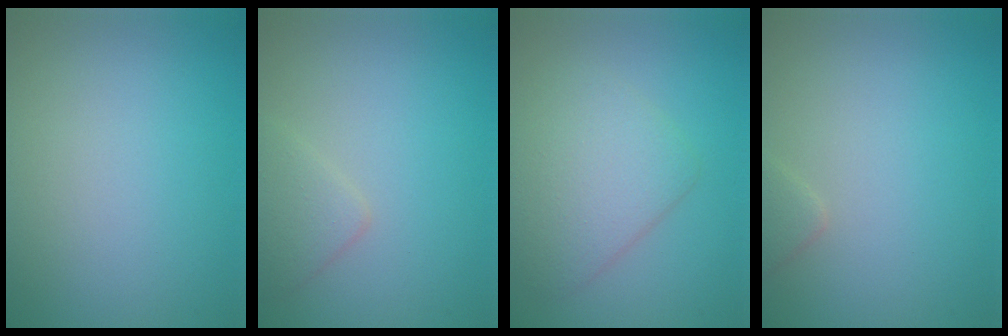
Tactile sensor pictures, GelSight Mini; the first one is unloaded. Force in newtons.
{"total": 1.9, "press": 1.9, "slide": 0.0}
{"total": 4.1, "press": 4.1, "slide": 0.1}
{"total": 1.2, "press": 1.2, "slide": 0.1}